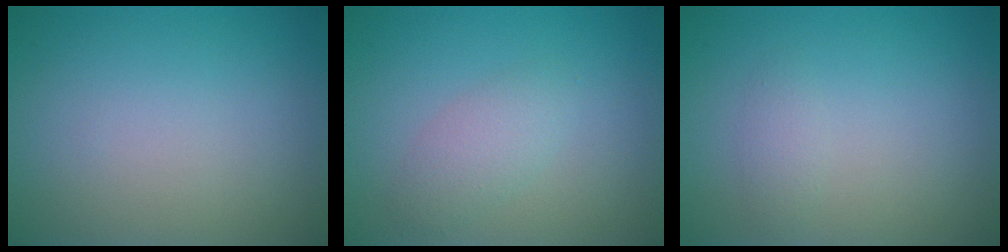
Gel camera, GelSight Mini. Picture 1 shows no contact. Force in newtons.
{"total": 2.1, "press": 2.1, "slide": 0.1}
{"total": 1.0, "press": 1.0, "slide": 0.1}